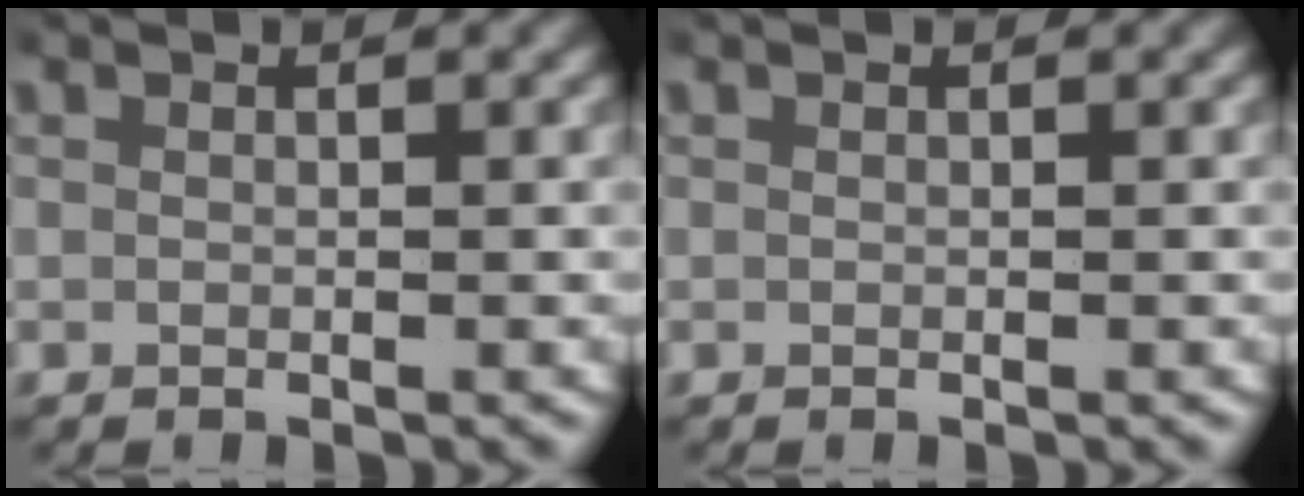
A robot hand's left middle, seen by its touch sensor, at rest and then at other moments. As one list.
[{"total": 0.0}]